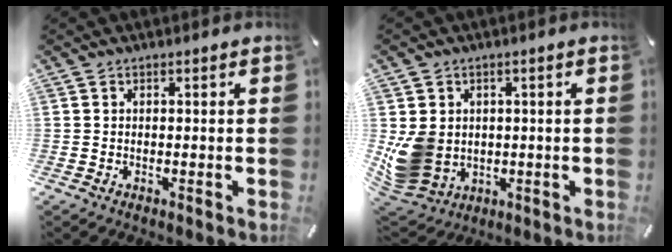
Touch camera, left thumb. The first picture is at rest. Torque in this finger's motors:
{"motor_torque": [1.62, 1.53, 0.87, -0.01, 0.30]}